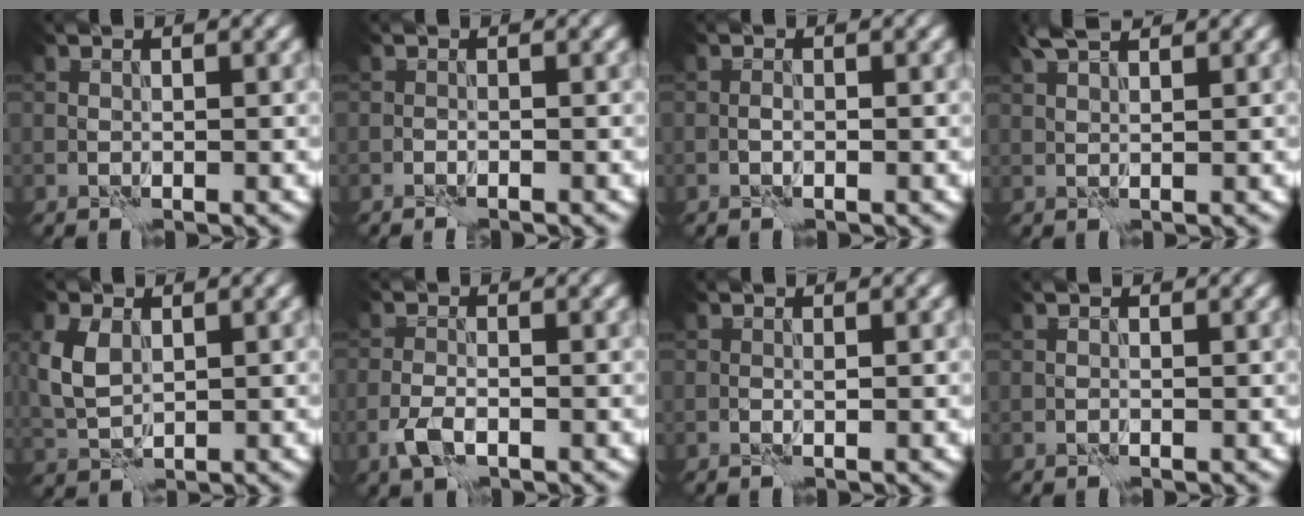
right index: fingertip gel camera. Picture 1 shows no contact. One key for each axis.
{"total": 0.9, "fx": -0.8, "fy": -0.3, "fz": 0.1, "tx": -0.002, "ty": -0.001, "tz": -0.017}
{"total": 0.5, "fx": -0.4, "fy": 0.0, "fz": 0.3, "tx": -0.005, "ty": 0.003, "tz": -0.009}
{"total": 2.8, "fx": 2.4, "fy": 0.4, "fz": 1.4, "tx": -0.037, "ty": 0.008, "tz": 0.044}
{"total": 3.7, "fx": 1.2, "fy": 2.4, "fz": 2.5, "tx": -0.067, "ty": 0.005, "tz": 0.025}
{"total": 2.1, "fx": -1.2, "fy": 0.8, "fz": 1.5, "tx": -0.034, "ty": -0.003, "tz": -0.027}
{"total": 0.0}
{"total": 0.0}